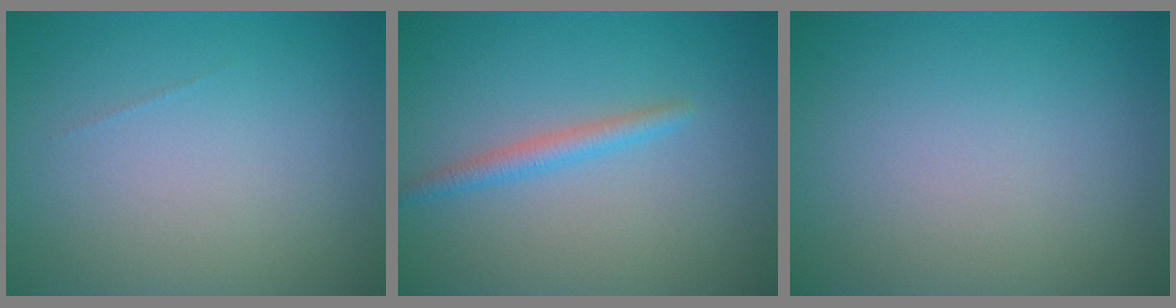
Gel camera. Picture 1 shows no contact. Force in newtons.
{"total": 1.8, "press": 1.8, "slide": 0.0}
{"total": 0.0}